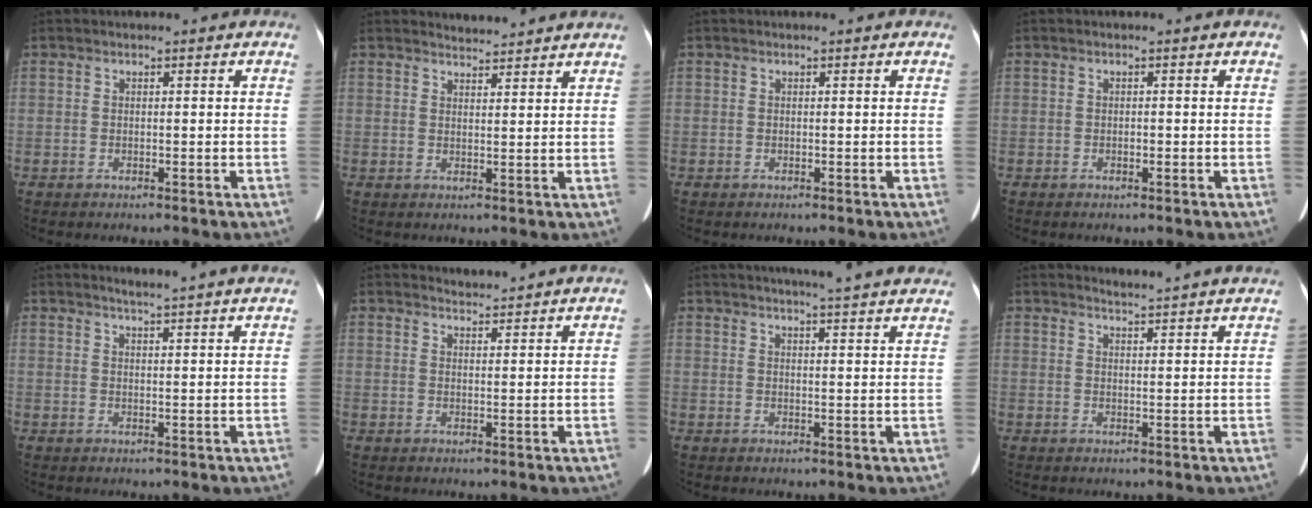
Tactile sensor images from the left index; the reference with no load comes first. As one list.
[{"total": 3.4, "force": [3.4, -0.3, 0.0], "torque": [-0.008, 0.005, 0.045]}, {"total": 0.0}, {"total": 0.5, "force": [-0.2, 0.2, 0.4], "torque": [-0.008, 0.001, -0.003]}, {"total": 8.4, "force": [7.7, -0.8, 3.3], "torque": [-0.046, 0.007, 0.083]}, {"total": 3.9, "force": [3.9, -0.4, 0.0], "torque": [-0.009, 0.004, 0.049]}, {"total": 9.0, "force": [8.0, 0.1, 4.2], "torque": [-0.056, 0.020, 0.084]}, {"total": 8.8, "force": [8.5, -0.7, 1.8], "torque": [-0.028, -0.009, 0.090]}]